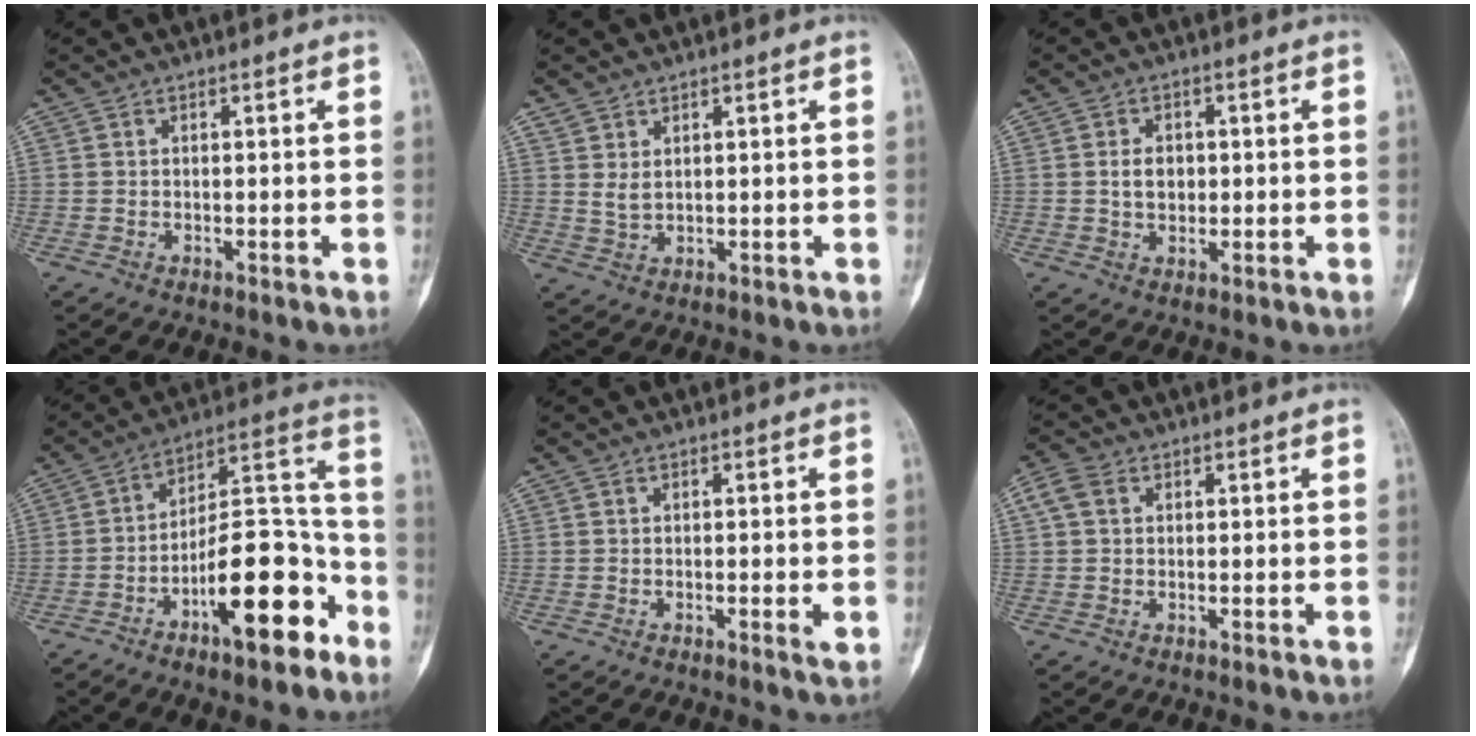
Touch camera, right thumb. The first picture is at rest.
{"total": 2.3, "force": [1.3, 1.4, 1.4], "torque": [-0.024, -0.010, 0.033]}
{"total": 3.9, "force": [0.2, 2.9, 2.7], "torque": [-0.035, 0.003, 0.005]}
{"total": 19.1, "force": [-9.4, 7.2, 15.1], "torque": [-0.216, 0.082, -0.147]}
{"total": 1.6, "force": [-0.3, 0.2, 1.6], "torque": [-0.030, -0.006, -0.007]}
{"total": 3.4, "force": [1.0, 2.6, 2.0], "torque": [-0.046, 0.013, 0.020]}